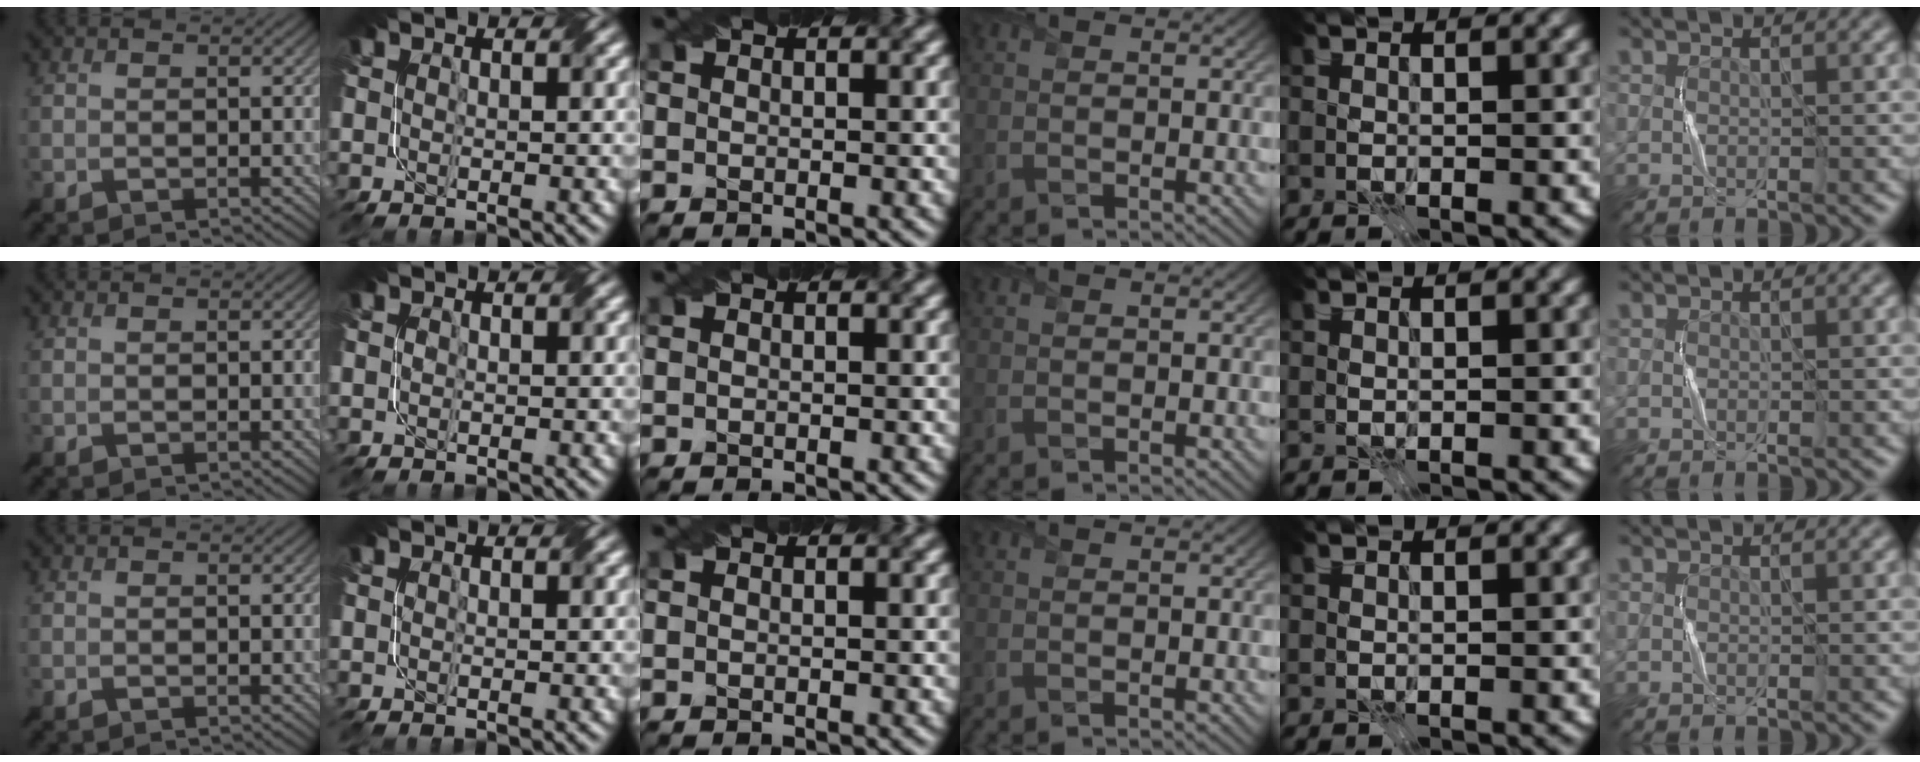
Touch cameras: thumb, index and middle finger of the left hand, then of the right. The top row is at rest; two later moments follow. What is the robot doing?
{"motion": "fold", "object": "coffee filter"}